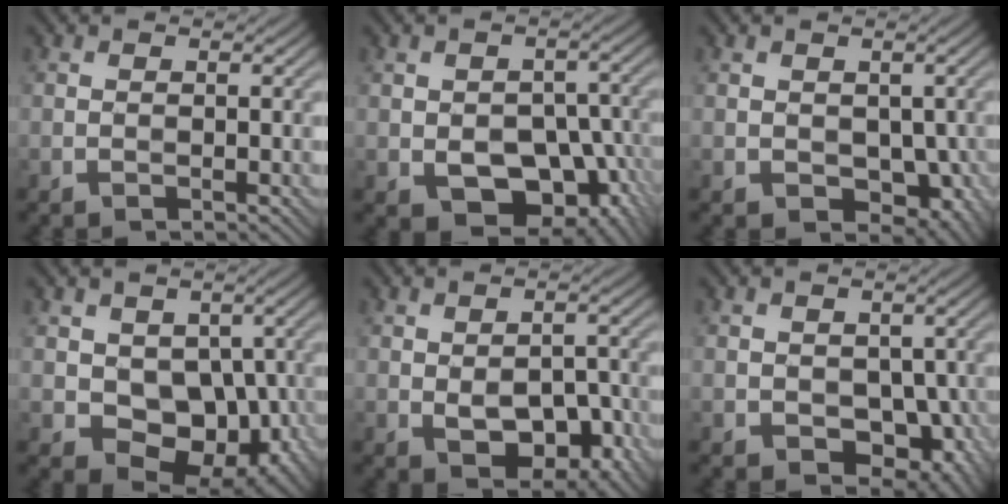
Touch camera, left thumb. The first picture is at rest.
{"total": 10.3, "force": [-3.5, 6.7, 7.0], "torque": [-0.109, -0.024, -0.039]}
{"total": 5.6, "force": [-0.7, 4.0, 3.8], "torque": [-0.064, -0.024, -0.006]}
{"total": 9.9, "force": [-0.3, 7.4, 6.5], "torque": [-0.098, -0.028, 0.003]}
{"total": 6.8, "force": [-1.9, 4.0, 5.2], "torque": [-0.082, -0.012, -0.022]}
{"total": 7.0, "force": [-1.7, 5.0, 4.6], "torque": [-0.073, -0.028, -0.016]}